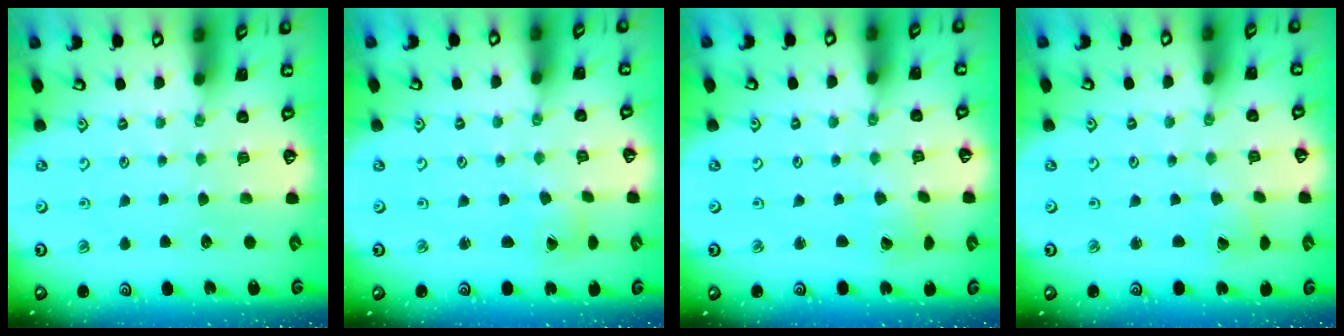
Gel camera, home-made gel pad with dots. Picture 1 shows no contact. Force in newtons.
{"total": 1.8, "press": 1.8, "slide": 0.1}
{"total": 2.9, "press": 2.9, "slide": 0.2}
{"total": 1.8, "press": 1.8, "slide": 0.2}